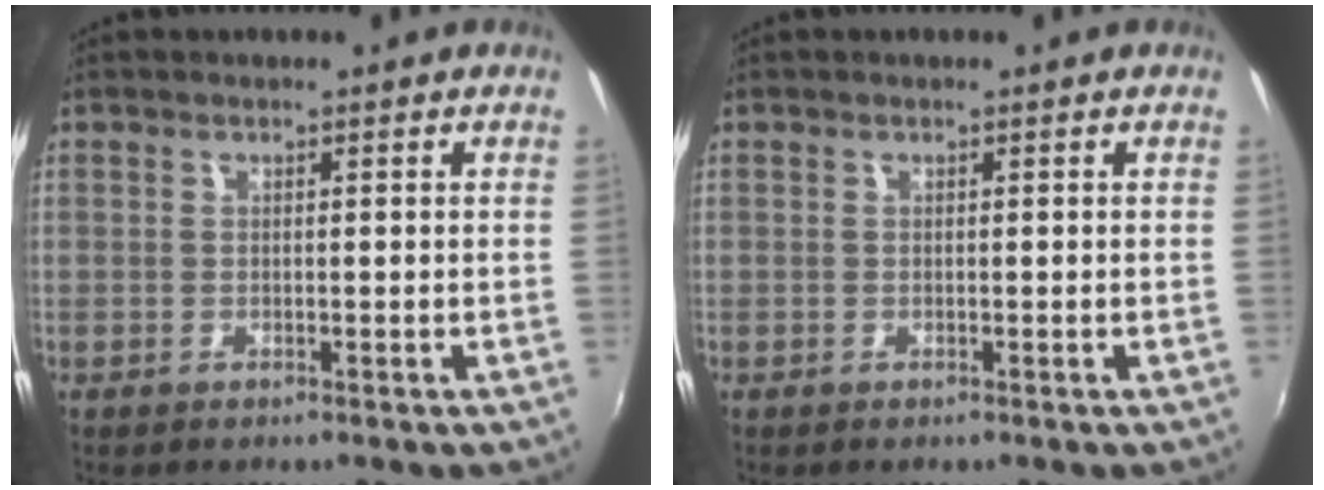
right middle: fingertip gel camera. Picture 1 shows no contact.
{"total": 0.0}